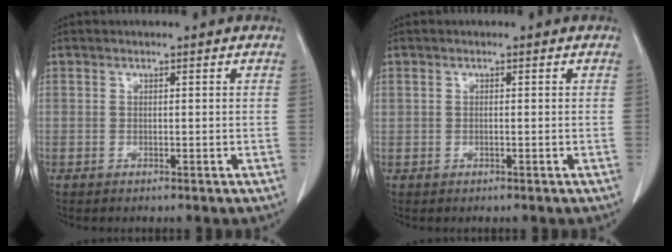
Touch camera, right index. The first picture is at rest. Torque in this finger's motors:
{"motor_torque": [0.22, 0.09, 0.02, 0.01]}